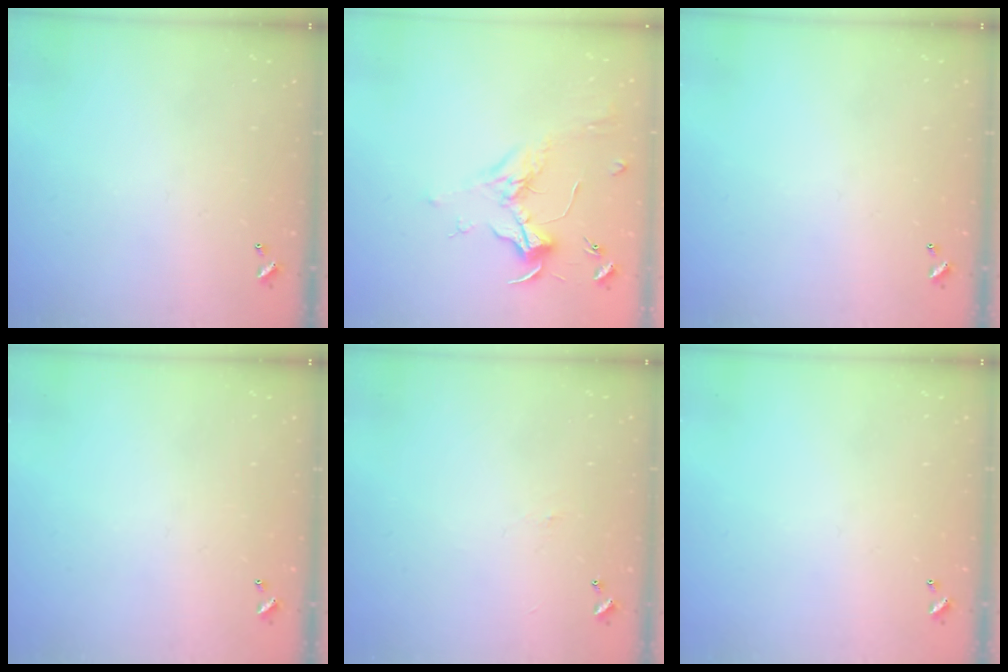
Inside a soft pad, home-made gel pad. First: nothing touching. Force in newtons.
{"total": 1.8, "press": 1.6, "slide": 0.7}
{"total": 0.0}
{"total": 0.0}
{"total": 1.8, "press": 1.7, "slide": 0.6}
{"total": 0.0}